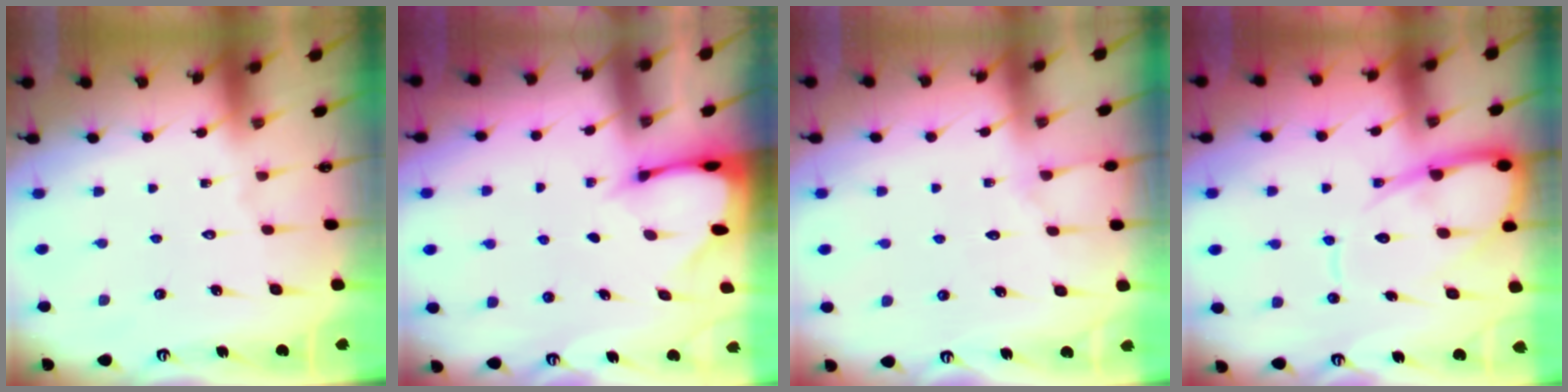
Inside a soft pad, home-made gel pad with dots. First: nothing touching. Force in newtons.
{"total": 2.0, "press": 2.0, "slide": 0.1}
{"total": 7.7, "press": 7.6, "slide": 0.8}
{"total": 11.5, "press": 11.4, "slide": 1.4}